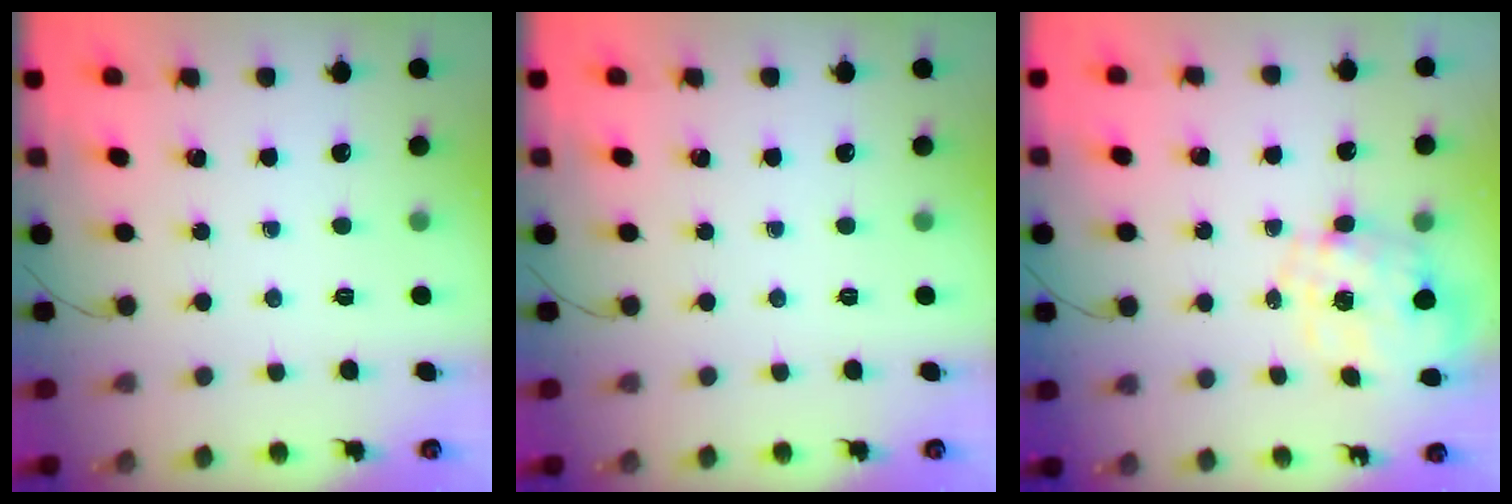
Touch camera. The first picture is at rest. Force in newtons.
{"total": 0.0}
{"total": 2.4, "press": 2.2, "slide": 1.0}